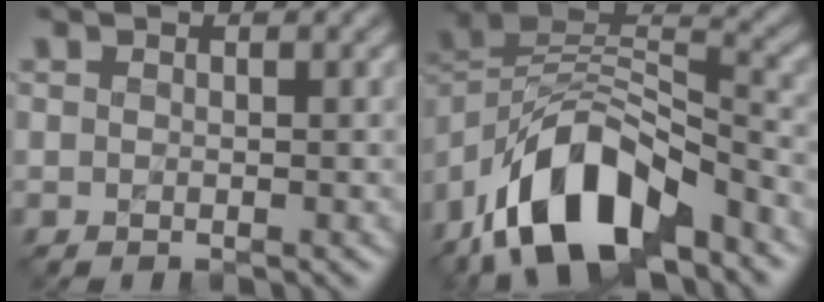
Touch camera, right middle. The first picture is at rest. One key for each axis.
{"total": 10.9, "fx": -6.8, "fy": 5.0, "fz": 6.8, "tx": -0.120, "ty": 0.006, "tz": -0.136}